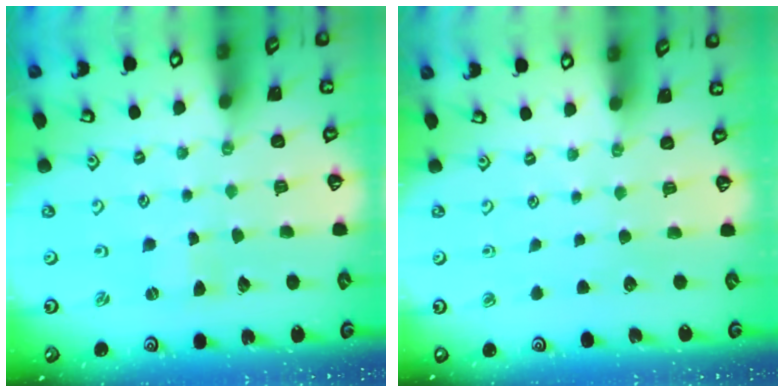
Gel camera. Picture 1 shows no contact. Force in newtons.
{"total": 0.0}